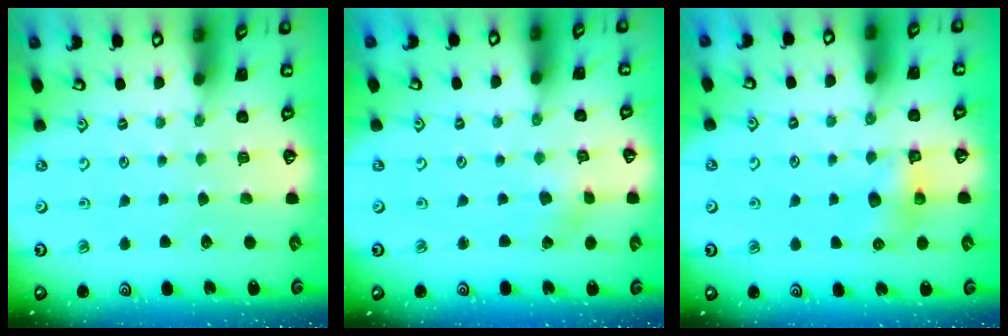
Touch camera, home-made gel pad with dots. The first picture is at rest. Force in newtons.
{"total": 1.8, "press": 1.8, "slide": 0.2}
{"total": 7.8, "press": 7.8, "slide": 0.5}